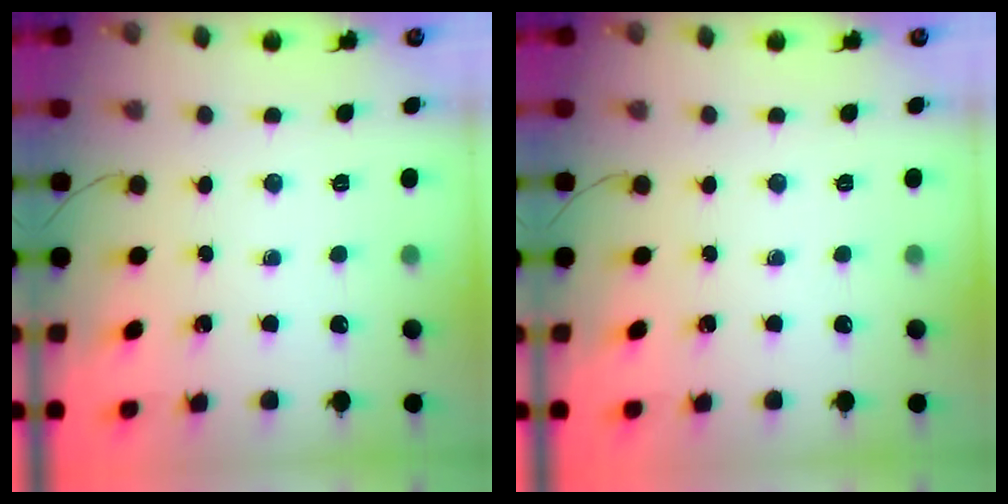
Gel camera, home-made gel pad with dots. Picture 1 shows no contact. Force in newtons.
{"total": 0.0}